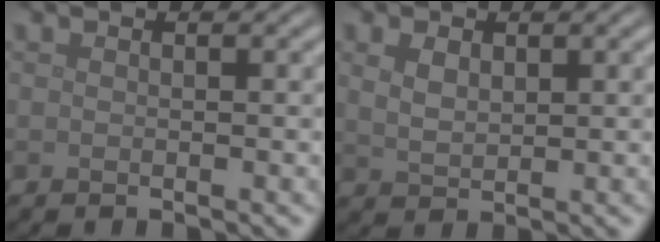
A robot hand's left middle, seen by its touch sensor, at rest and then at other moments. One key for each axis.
{"total": 2.3, "fx": 1.0, "fy": 1.4, "fz": 1.5, "tx": -0.034, "ty": -0.001, "tz": 0.024}